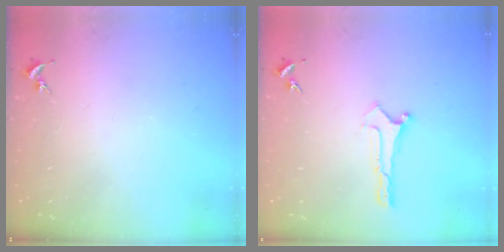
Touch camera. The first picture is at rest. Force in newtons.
{"total": 0.0}